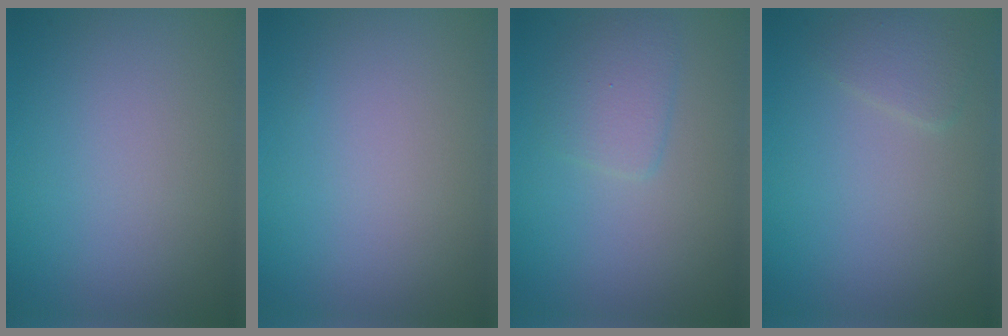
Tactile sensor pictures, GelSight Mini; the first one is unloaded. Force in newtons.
{"total": 0.0}
{"total": 2.2, "press": 2.2, "slide": 0.1}
{"total": 1.5, "press": 1.5, "slide": 0.1}